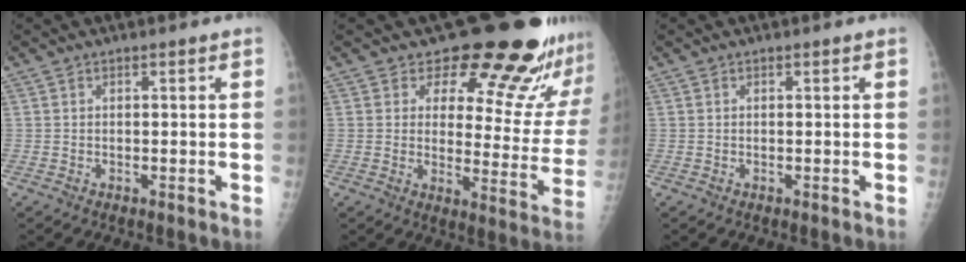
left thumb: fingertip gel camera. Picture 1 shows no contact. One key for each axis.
{"total": 18.7, "fx": 16.2, "fy": 6.5, "fz": 6.7, "tx": -0.024, "ty": -0.135, "tz": 0.185}
{"total": 0.0}